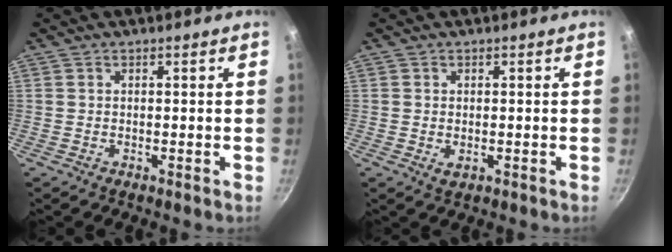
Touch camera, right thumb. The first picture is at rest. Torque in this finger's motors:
{"motor_torque": [-0.15, 0.14, -0.33, 0.55, -0.01]}